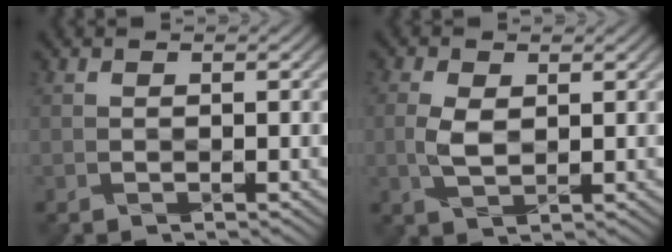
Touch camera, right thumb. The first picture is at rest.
{"total": 2.5, "force": [0.1, 1.4, 2.1], "torque": [-0.057, -0.003, 0.007]}